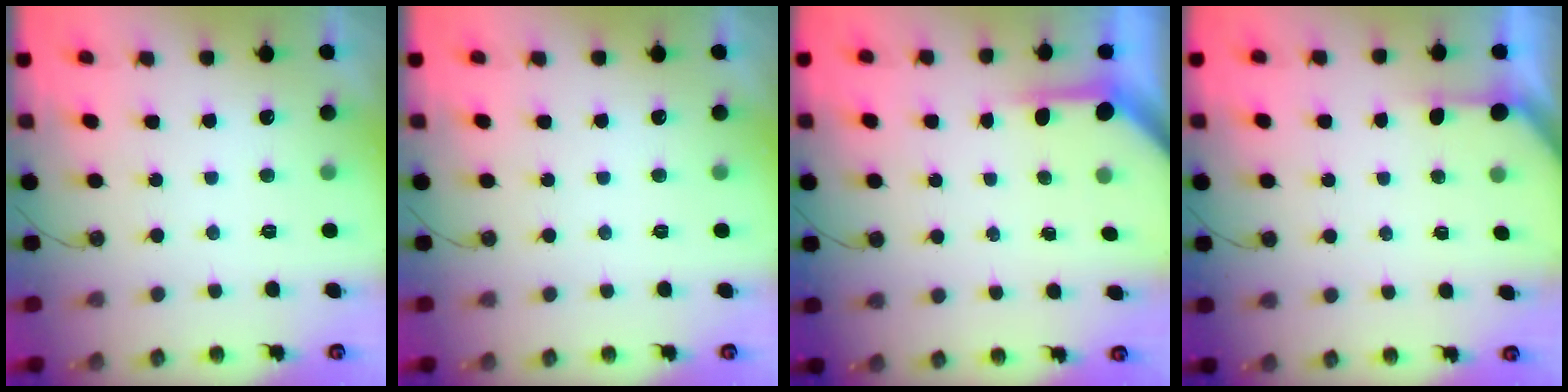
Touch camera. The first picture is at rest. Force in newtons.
{"total": 0.0}
{"total": 3.8, "press": 3.8, "slide": 0.3}
{"total": 1.7, "press": 1.7, "slide": 0.2}